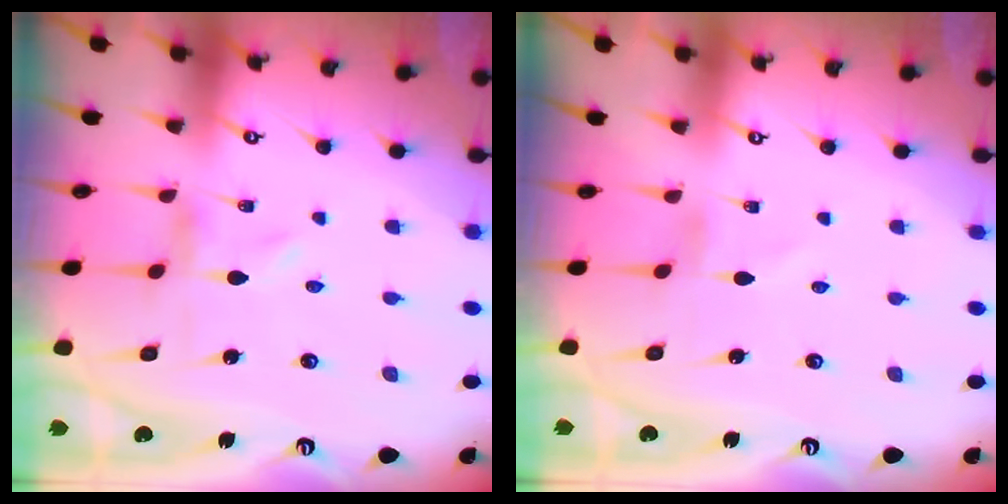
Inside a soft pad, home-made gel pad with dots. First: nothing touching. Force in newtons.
{"total": 0.8, "press": 0.7, "slide": 0.3}